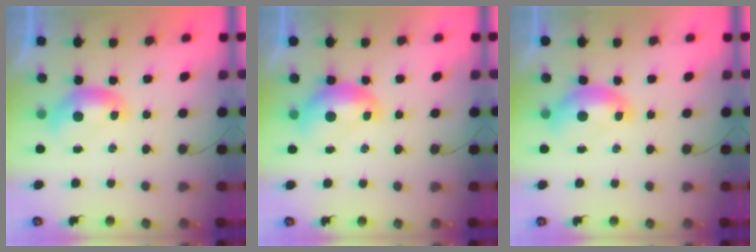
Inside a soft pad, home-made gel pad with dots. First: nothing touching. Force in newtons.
{"total": 2.0, "press": 2.0, "slide": 0.3}
{"total": 1.5, "press": 1.3, "slide": 0.6}